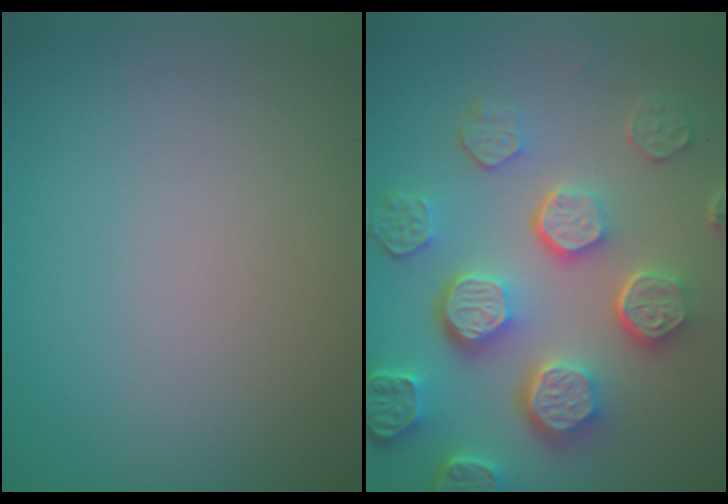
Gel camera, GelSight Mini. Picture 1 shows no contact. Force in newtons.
{"total": 8.2, "press": 6.1, "slide": 5.5}